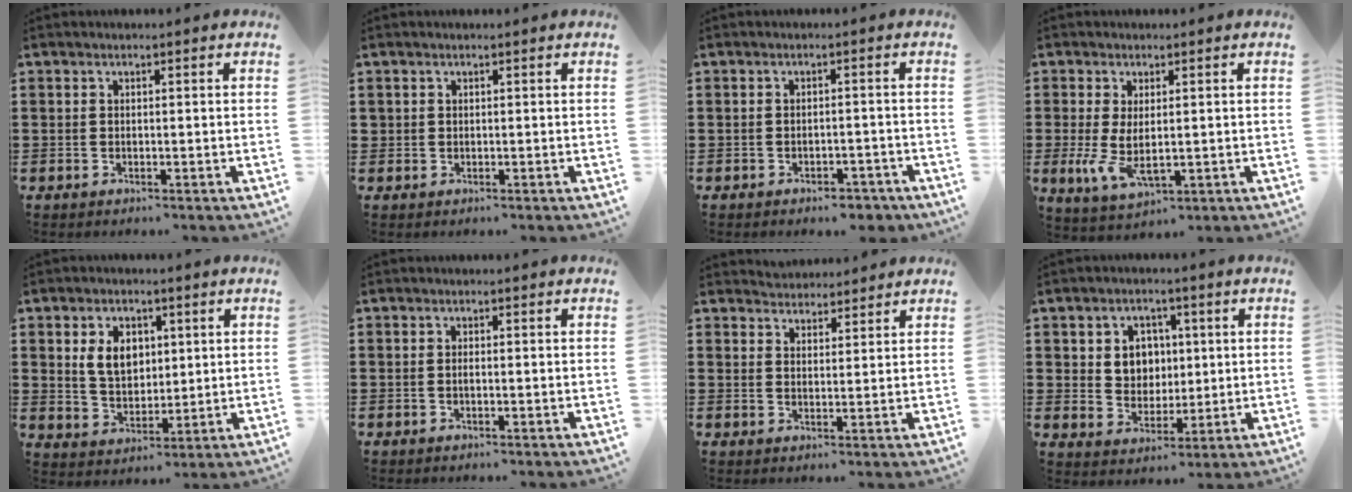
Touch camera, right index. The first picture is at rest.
{"total": 0.7, "force": [0.3, 0.6, 0.1], "torque": [-0.003, 0.003, 0.005]}
{"total": 2.4, "force": [-2.4, 0.5, 0.3], "torque": [-0.012, -0.001, -0.050]}
{"total": 5.7, "force": [0.1, 2.5, 5.1], "torque": [-0.122, -0.009, -0.001]}
{"total": 6.2, "force": [1.7, 4.4, 4.0], "torque": [-0.093, 0.008, 0.025]}
{"total": 0.5, "force": [-0.2, 0.1, 0.5], "torque": [-0.009, -0.003, -0.002]}
{"total": 2.6, "force": [2.5, 0.4, -0.6], "torque": [0.003, -0.002, 0.051]}
{"total": 5.4, "force": [1.2, 4.9, 2.1], "torque": [-0.047, 0.009, 0.017]}